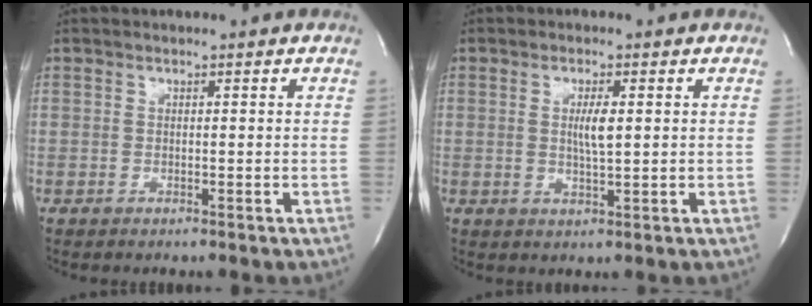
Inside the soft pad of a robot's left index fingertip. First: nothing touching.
{"total": 3.2, "force": [0.4, 0.4, 3.2], "torque": [-0.063, -0.005, 0.007]}